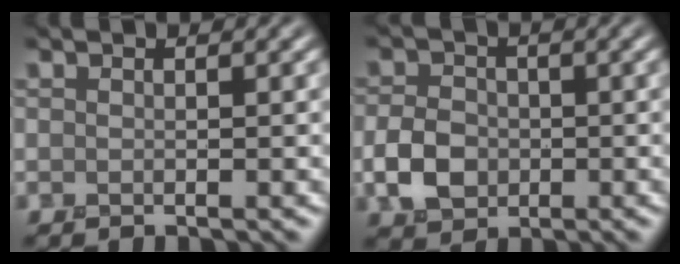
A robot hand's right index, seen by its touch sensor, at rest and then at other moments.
{"total": 3.4, "force": [-0.8, 2.7, 1.9], "torque": [-0.036, 0.003, -0.019]}